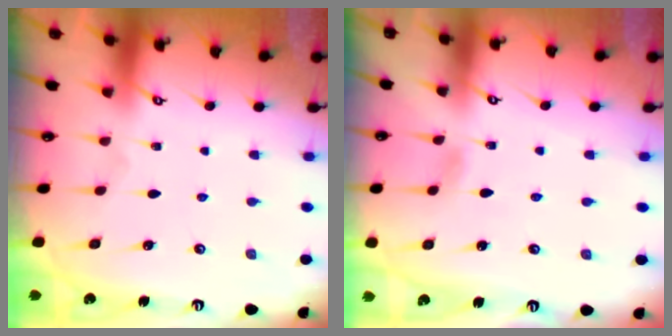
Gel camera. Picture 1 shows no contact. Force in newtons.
{"total": 3.2, "press": 3.2, "slide": 0.4}